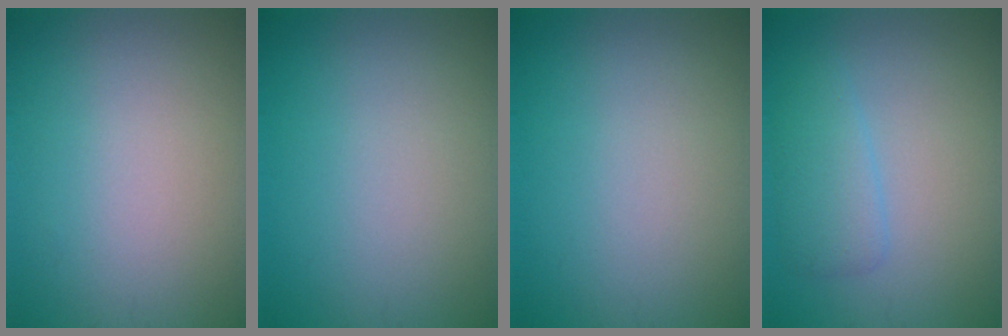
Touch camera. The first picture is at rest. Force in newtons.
{"total": 0.0}
{"total": 0.0}
{"total": 2.5, "press": 2.5, "slide": 0.1}